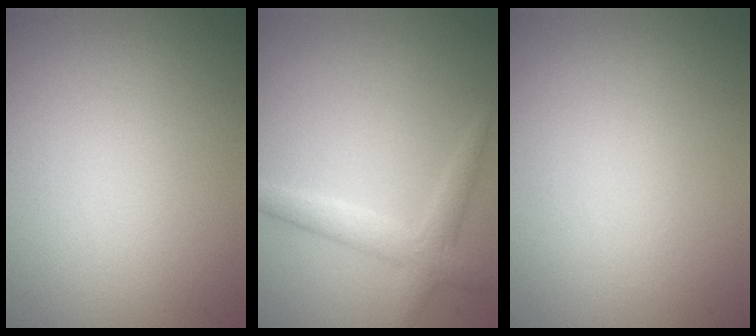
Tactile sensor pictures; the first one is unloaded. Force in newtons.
{"total": 2.8, "press": 2.8, "slide": 0.2}
{"total": 0.0}